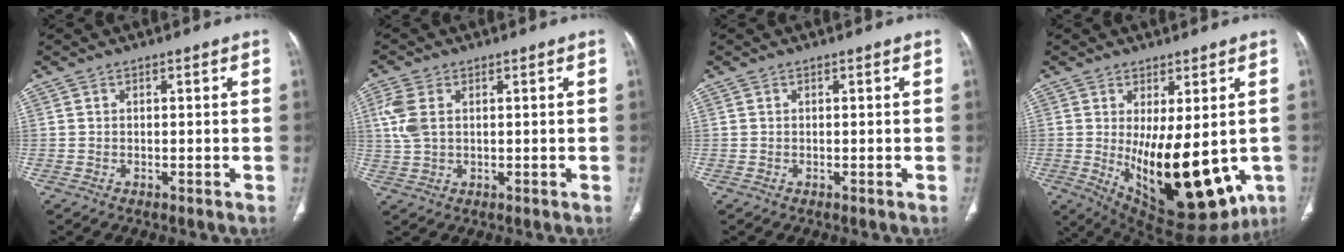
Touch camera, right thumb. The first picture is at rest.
{"total": 5.5, "force": [1.3, 3.3, 4.2], "torque": [-0.116, 0.008, 0.029]}
{"total": 0.0}
{"total": 19.8, "force": [-2.9, 8.6, 17.6], "torque": [-0.236, -0.030, -0.007]}